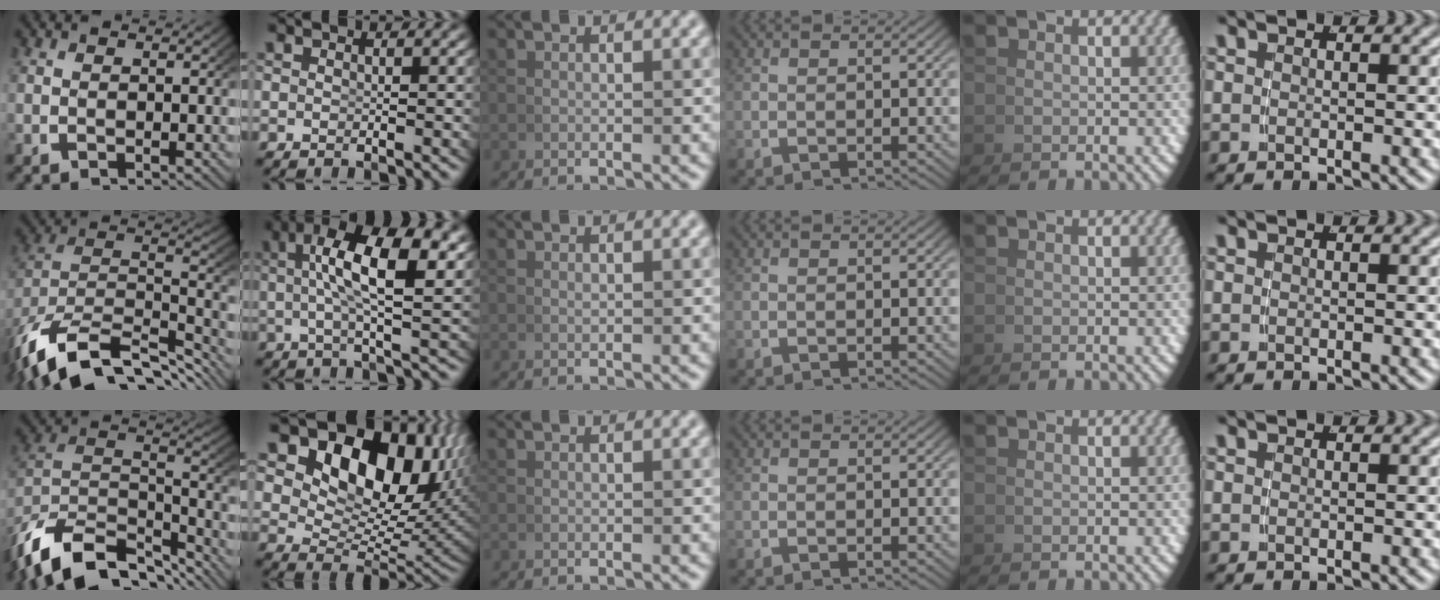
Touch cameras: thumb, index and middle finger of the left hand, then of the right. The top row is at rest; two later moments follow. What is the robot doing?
{"motion": "lift_and_place", "object": "cup"}